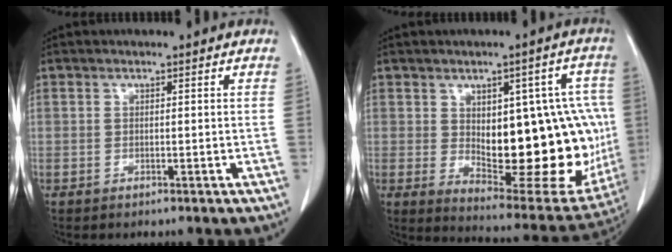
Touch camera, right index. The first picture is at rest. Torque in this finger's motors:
{"motor_torque": [1.39, -0.15, 0.43, 0.08]}